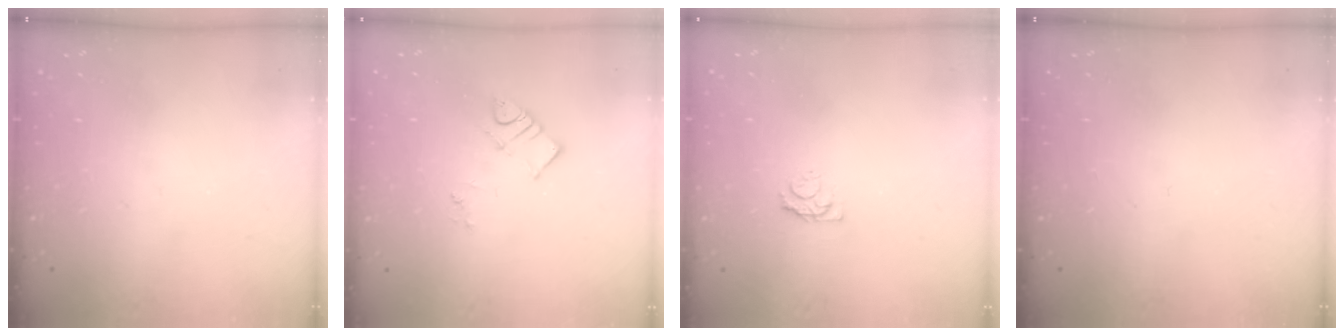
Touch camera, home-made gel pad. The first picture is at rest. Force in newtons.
{"total": 3.4, "press": 3.4, "slide": 0.2}
{"total": 4.0, "press": 4.0, "slide": 0.4}
{"total": 0.0}